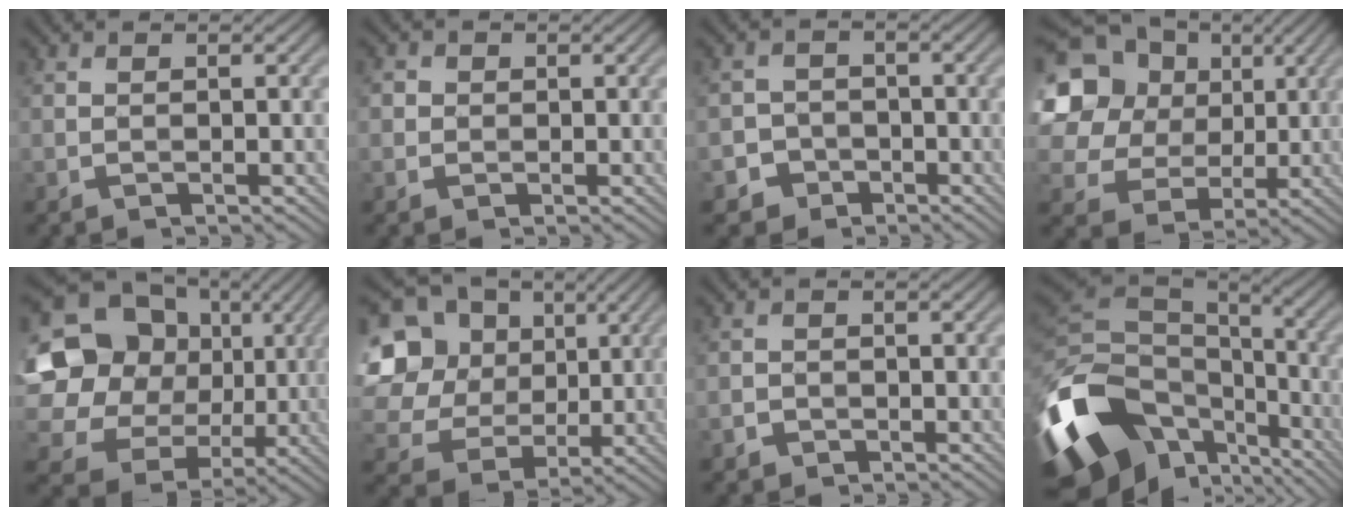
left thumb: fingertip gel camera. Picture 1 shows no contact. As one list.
[{"total": 1.9, "force": [0.3, 1.8, 0.4], "torque": [-0.012, 0.003, -0.003]}, {"total": 3.7, "force": [-2.1, 3.0, 0.2], "torque": [0.014, 0.003, -0.052]}, {"total": 16.5, "force": [6.1, 13.6, 7.2], "torque": [-0.243, 0.058, 0.118]}, {"total": 20.9, "force": [5.0, 18.2, 8.9], "torque": [-0.261, 0.036, 0.086]}, {"total": 16.2, "force": [4.8, 14.0, 6.6], "torque": [-0.254, 0.050, 0.102]}, {"total": 1.2, "force": [-0.9, 0.8, 0.0], "torque": [0.000, 0.001, -0.017]}, {"total": 18.4, "force": [-8.0, 12.1, 11.2], "torque": [-0.303, -0.034, -0.133]}]